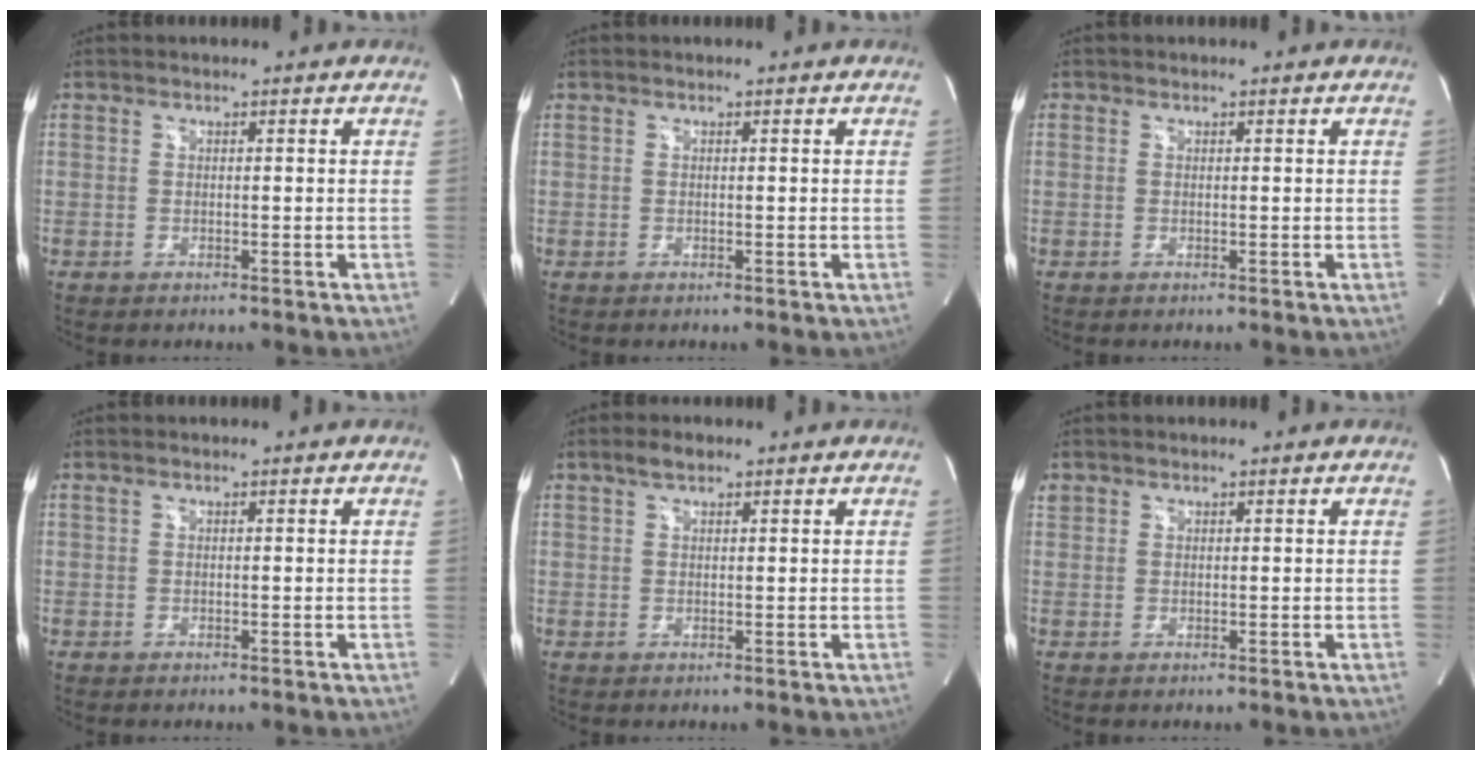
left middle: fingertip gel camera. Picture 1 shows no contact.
{"total": 0.0}
{"total": 0.0}
{"total": 0.0}
{"total": 2.2, "force": [1.6, 0.8, 1.3], "torque": [-0.030, 0.008, 0.030]}
{"total": 1.5, "force": [1.0, 1.1, 0.2], "torque": [-0.001, 0.013, 0.019]}